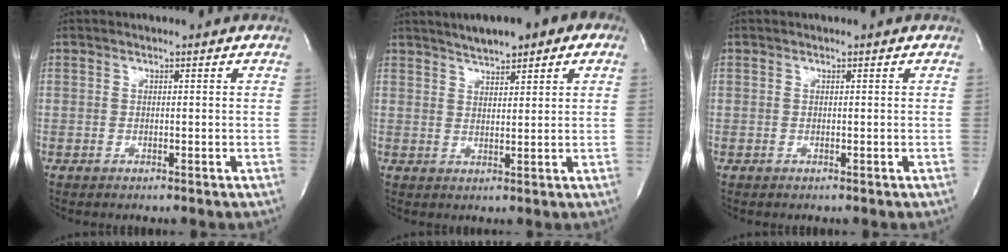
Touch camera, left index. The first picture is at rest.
{"total": 7.6, "force": [4.9, 2.2, 5.4], "torque": [-0.081, 0.024, 0.071]}
{"total": 0.0}